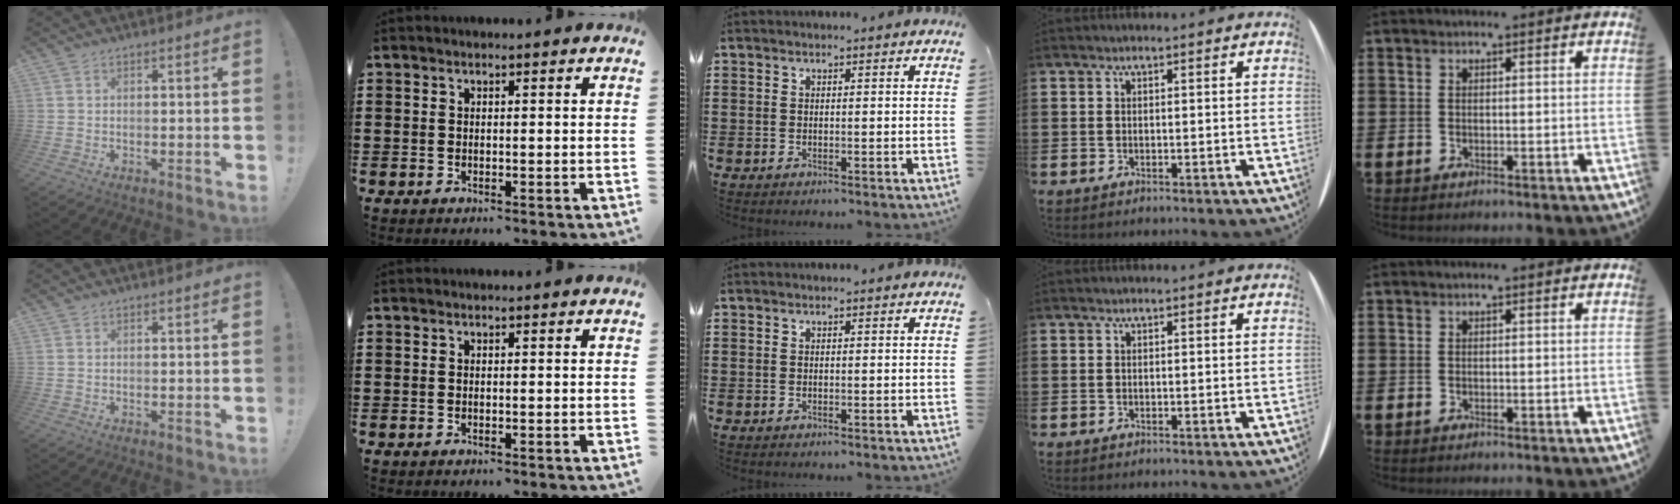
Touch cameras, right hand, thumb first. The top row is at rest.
{}